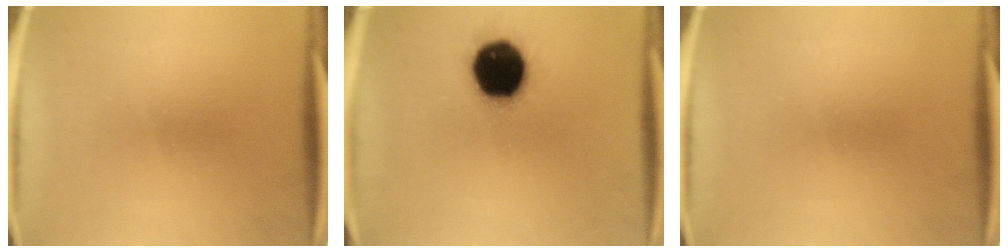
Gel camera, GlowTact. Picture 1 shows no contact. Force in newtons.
{"total": 19.3}
{"total": 0.0}